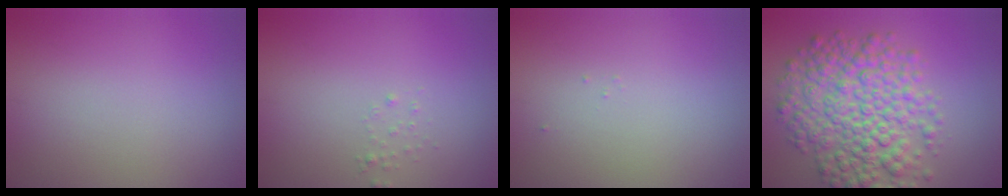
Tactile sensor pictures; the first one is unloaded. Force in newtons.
{"total": 0.6, "press": 0.6, "slide": 0.1}
{"total": 0.0}
{"total": 8.5, "press": 8.5, "slide": 0.1}